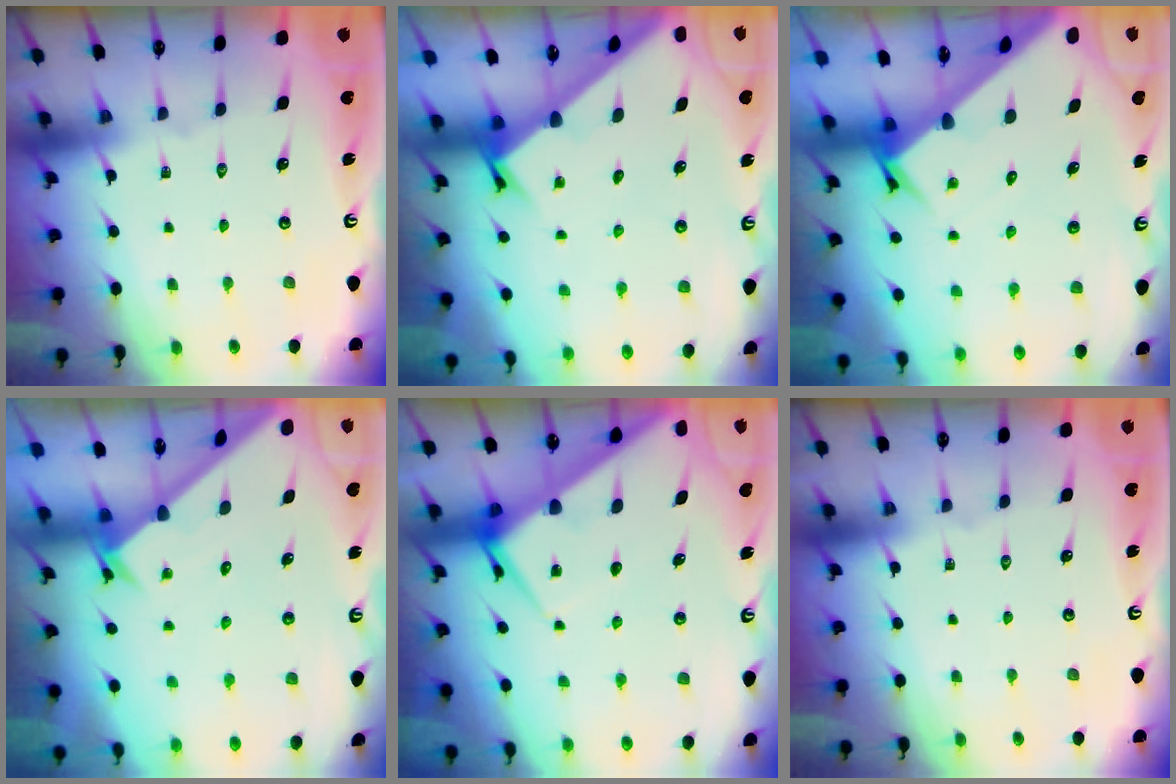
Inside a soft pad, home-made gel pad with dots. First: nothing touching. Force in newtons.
{"total": 2.5, "press": 2.5, "slide": 0.3}
{"total": 3.9, "press": 3.9, "slide": 0.3}
{"total": 2.4, "press": 2.4, "slide": 0.2}
{"total": 7.2, "press": 7.2, "slide": 0.7}
{"total": 0.0}